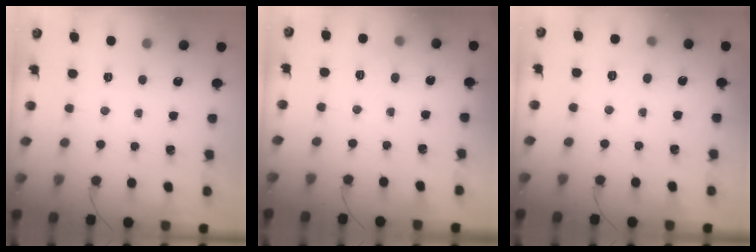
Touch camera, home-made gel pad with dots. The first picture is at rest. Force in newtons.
{"total": 5.7, "press": 5.4, "slide": 1.6}
{"total": 5.3, "press": 5.2, "slide": 1.3}